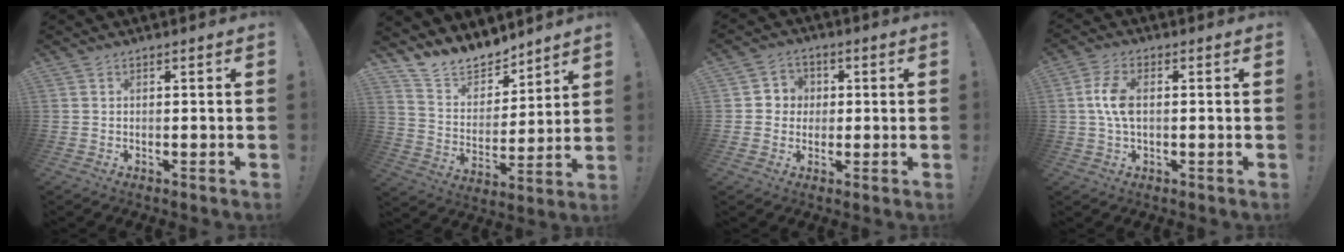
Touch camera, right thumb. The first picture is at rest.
{"total": 12.8, "force": [11.7, 4.9, 2.1], "torque": [-0.051, -0.103, 0.218]}
{"total": 5.5, "force": [-0.1, 5.4, 1.0], "torque": [-0.019, 0.010, -0.001]}
{"total": 7.4, "force": [0.6, 4.0, 6.2], "torque": [-0.123, 0.003, 0.007]}